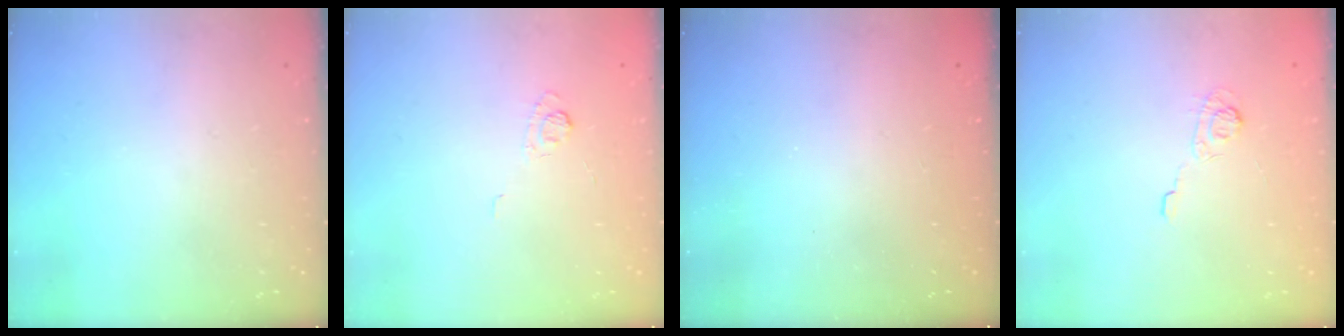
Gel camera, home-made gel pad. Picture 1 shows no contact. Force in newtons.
{"total": 3.4, "press": 3.1, "slide": 1.5}
{"total": 2.3, "press": 2.2, "slide": 0.7}
{"total": 3.3, "press": 2.9, "slide": 1.6}